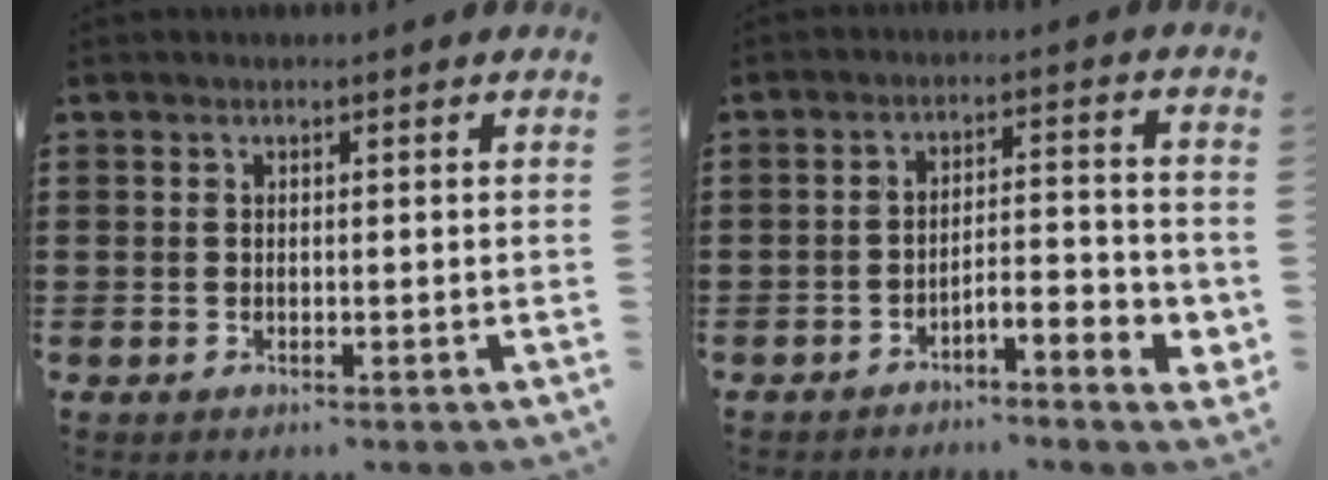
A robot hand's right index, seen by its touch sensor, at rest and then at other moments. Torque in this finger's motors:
{"motor_torque": [0.23, -0.13, 0.19, 0.04]}